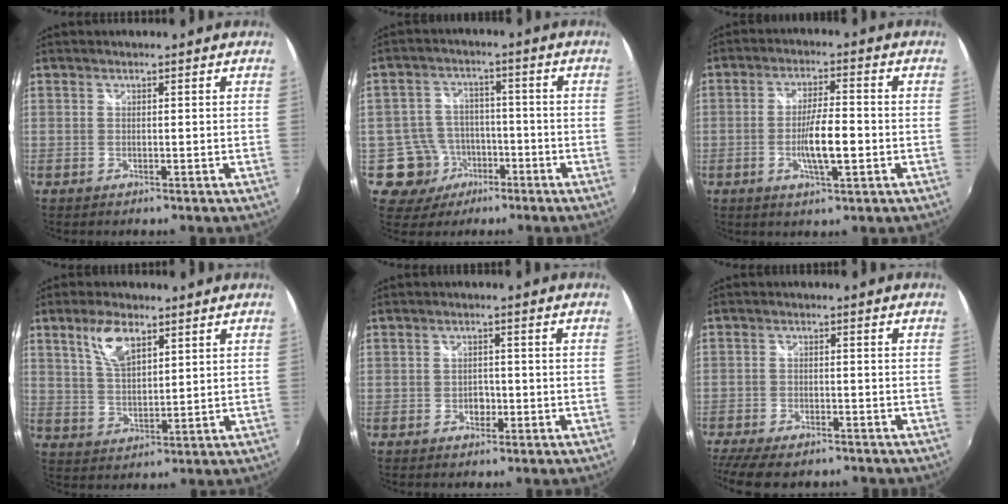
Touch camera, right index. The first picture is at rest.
{"total": 8.8, "force": [-3.9, 7.8, 1.2], "torque": [-0.043, 0.023, -0.050]}
{"total": 7.2, "force": [-1.9, 1.5, 6.8], "torque": [-0.127, -0.005, -0.030]}
{"total": 7.4, "force": [4.1, 3.1, 5.2], "torque": [-0.100, 0.009, 0.082]}
{"total": 2.3, "force": [-0.9, 1.9, 1.0], "torque": [-0.015, 0.003, -0.013]}
{"total": 10.1, "force": [-8.1, 3.6, 4.8], "torque": [-0.124, -0.029, -0.136]}